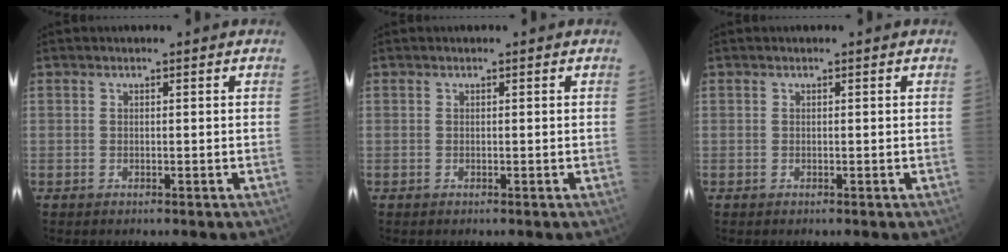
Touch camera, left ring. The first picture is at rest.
{"total": 0.0}
{"total": 0.0}